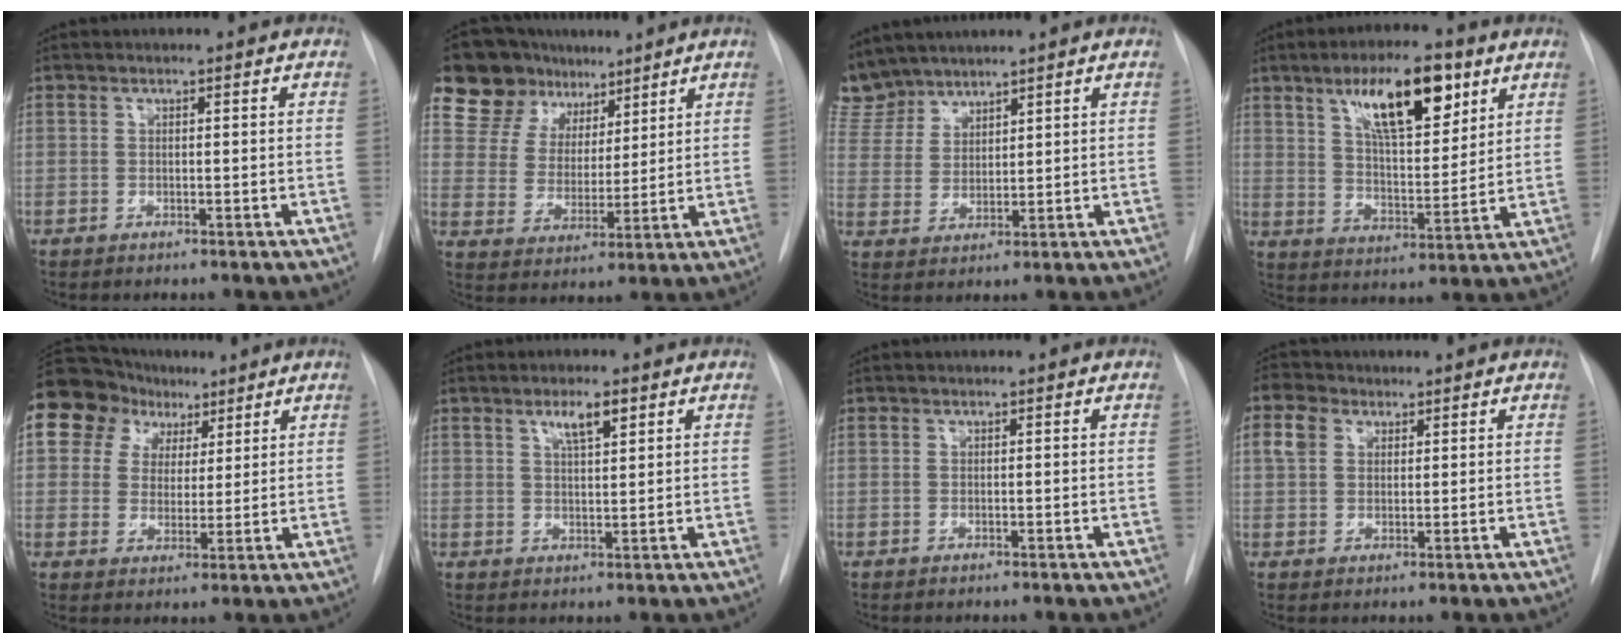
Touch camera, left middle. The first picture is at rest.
{"total": 12.4, "force": [8.6, 7.8, 4.4], "torque": [-0.071, 0.038, 0.153]}
{"total": 7.8, "force": [7.3, 2.8, 0.4], "torque": [-0.015, 0.008, 0.161]}
{"total": 13.3, "force": [7.2, 3.8, 10.6], "torque": [-0.175, 0.006, 0.122]}
{"total": 13.1, "force": [6.4, 10.7, 4.0], "torque": [-0.079, 0.057, 0.115]}
{"total": 3.9, "force": [2.2, 0.8, 3.1], "torque": [-0.055, 0.001, 0.038]}
{"total": 0.0}
{"total": 5.1, "force": [2.2, 3.9, 2.3], "torque": [-0.063, 0.022, 0.043]}